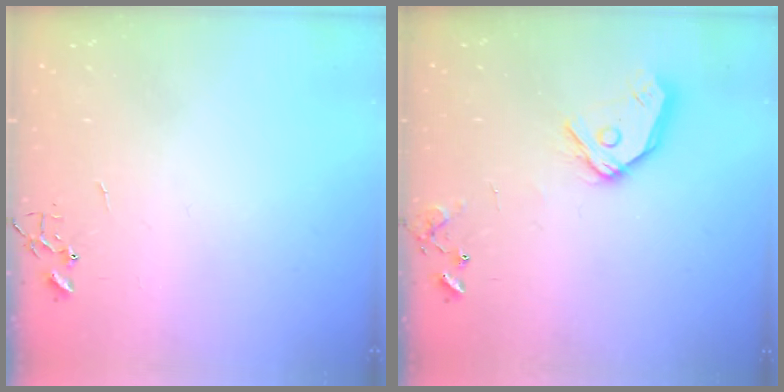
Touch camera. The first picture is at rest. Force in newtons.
{"total": 13.4, "press": 13.2, "slide": 1.8}